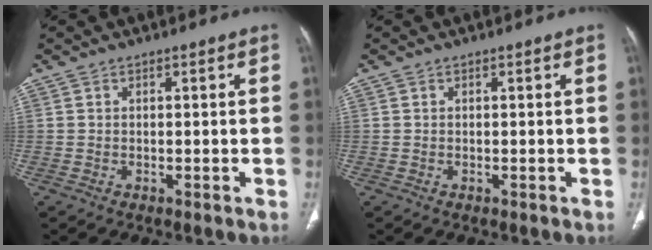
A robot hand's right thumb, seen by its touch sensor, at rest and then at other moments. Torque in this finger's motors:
{"motor_torque": [0.41, 0.13, 0.32, -0.19, 0.03]}